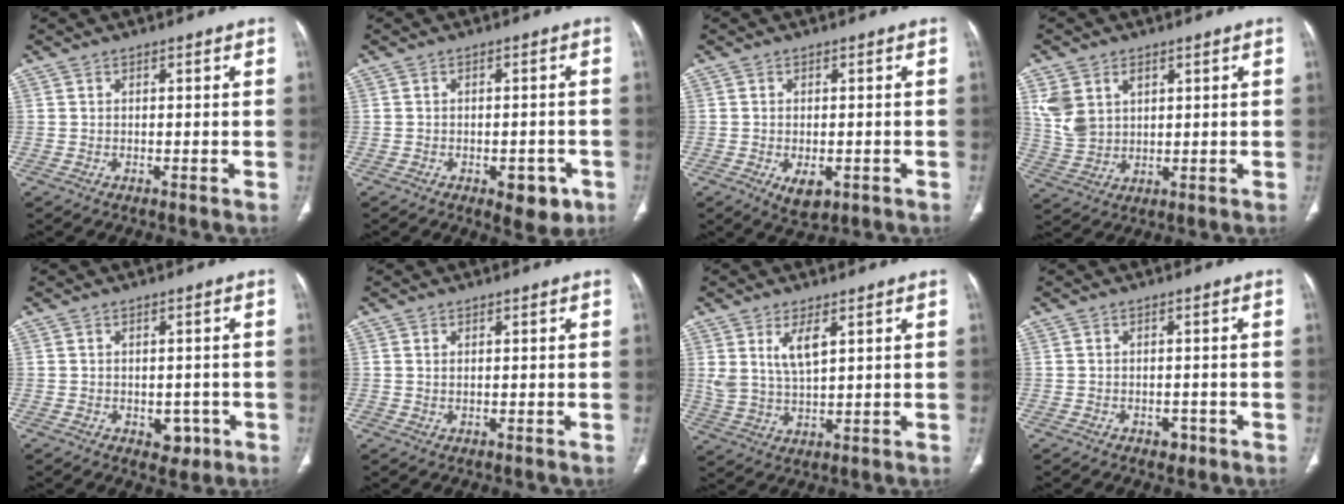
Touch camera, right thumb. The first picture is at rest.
{"total": 5.8, "force": [-2.7, 3.1, 4.1], "torque": [-0.028, 0.009, -0.029]}
{"total": 4.6, "force": [-1.5, 2.6, 3.4], "torque": [-0.049, -0.002, -0.013]}
{"total": 8.1, "force": [3.2, 5.8, 4.7], "torque": [-0.080, -0.005, 0.078]}
{"total": 3.6, "force": [-1.2, 2.7, 2.1], "torque": [-0.004, 0.004, -0.010]}
{"total": 0.6, "force": [0.3, 0.3, 0.5], "torque": [-0.006, -0.001, 0.008]}
{"total": 6.3, "force": [2.9, 2.5, 5.0], "torque": [-0.096, -0.018, 0.068]}
{"total": 1.9, "force": [-1.0, 1.4, 0.7], "torque": [-0.002, 0.005, -0.010]}